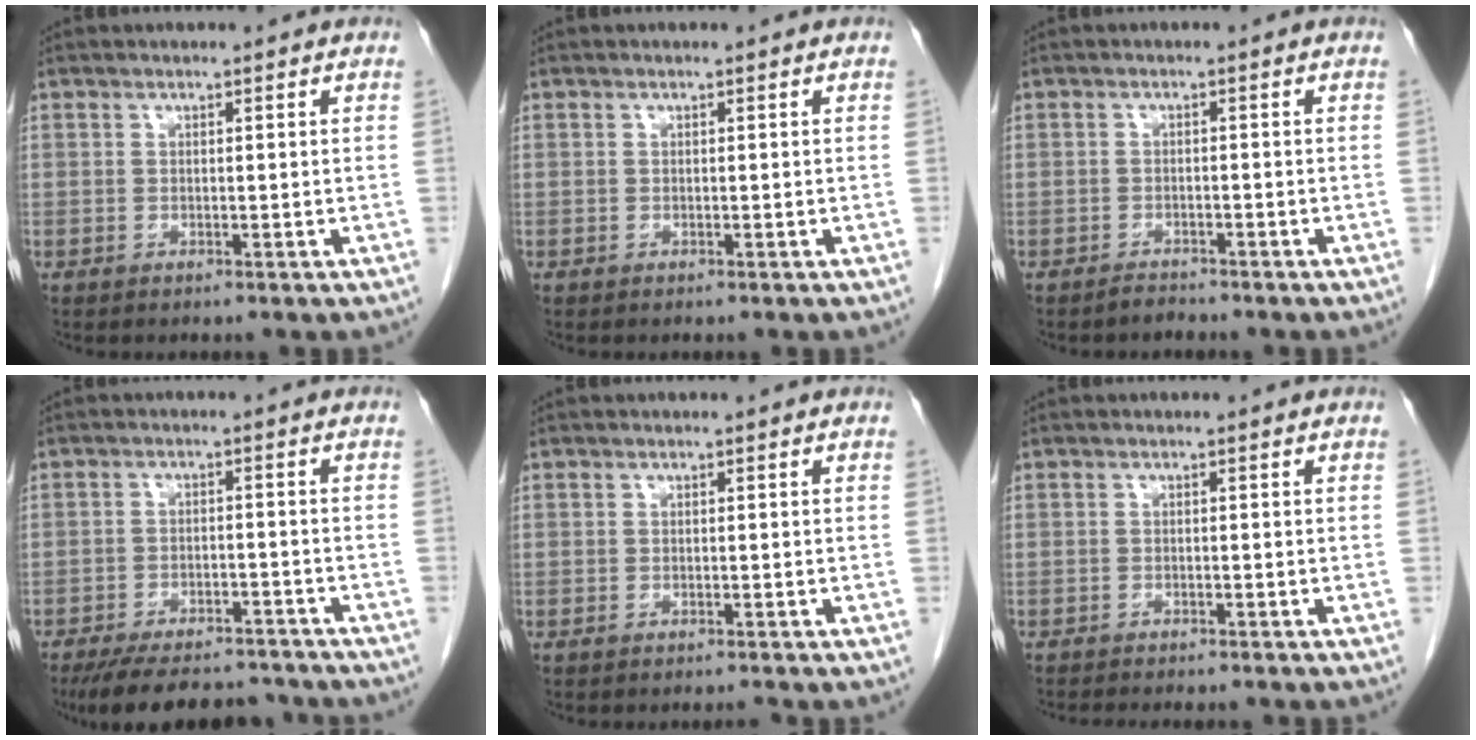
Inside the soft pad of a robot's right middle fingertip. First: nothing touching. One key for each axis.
{"total": 0.0}
{"total": 1.3, "fx": -1.2, "fy": 0.2, "fz": -0.1, "tx": -0.001, "ty": -0.004, "tz": -0.020}
{"total": 14.3, "fx": -12.9, "fy": 3.8, "fz": 5.1, "tx": -0.098, "ty": -0.003, "tz": -0.178}
{"total": 0.6, "fx": -0.6, "fy": 0.0, "fz": 0.2, "tx": -0.007, "ty": -0.002, "tz": -0.008}
{"total": 6.8, "fx": -6.1, "fy": 1.1, "fz": 2.8, "tx": -0.035, "ty": -0.010, "tz": -0.081}